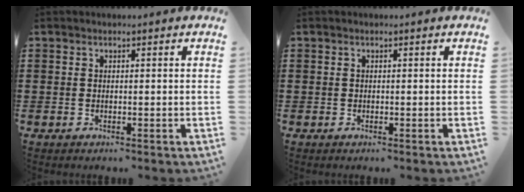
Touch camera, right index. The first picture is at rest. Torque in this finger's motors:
{"motor_torque": [-0.35, 1.79, 0.00, -0.01]}